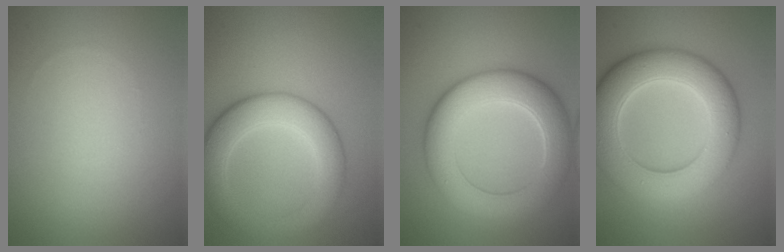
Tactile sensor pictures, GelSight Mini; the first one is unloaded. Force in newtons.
{"total": 6.0, "press": 6.0, "slide": 0.3}
{"total": 8.1, "press": 8.1, "slide": 0.6}
{"total": 9.6, "press": 9.6, "slide": 0.4}